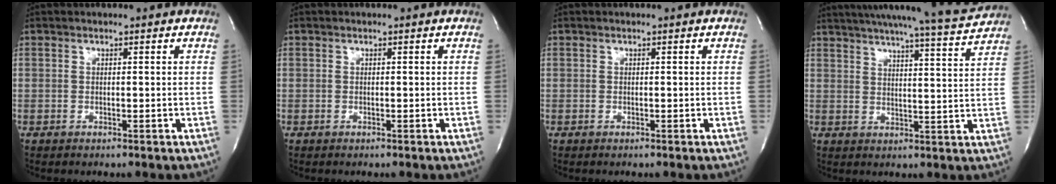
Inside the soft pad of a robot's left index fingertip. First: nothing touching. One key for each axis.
{"total": 0.0}
{"total": 0.0}
{"total": 16.9, "fx": 15.6, "fy": -0.8, "fz": 6.2, "tx": -0.102, "ty": -0.037, "tz": 0.205}